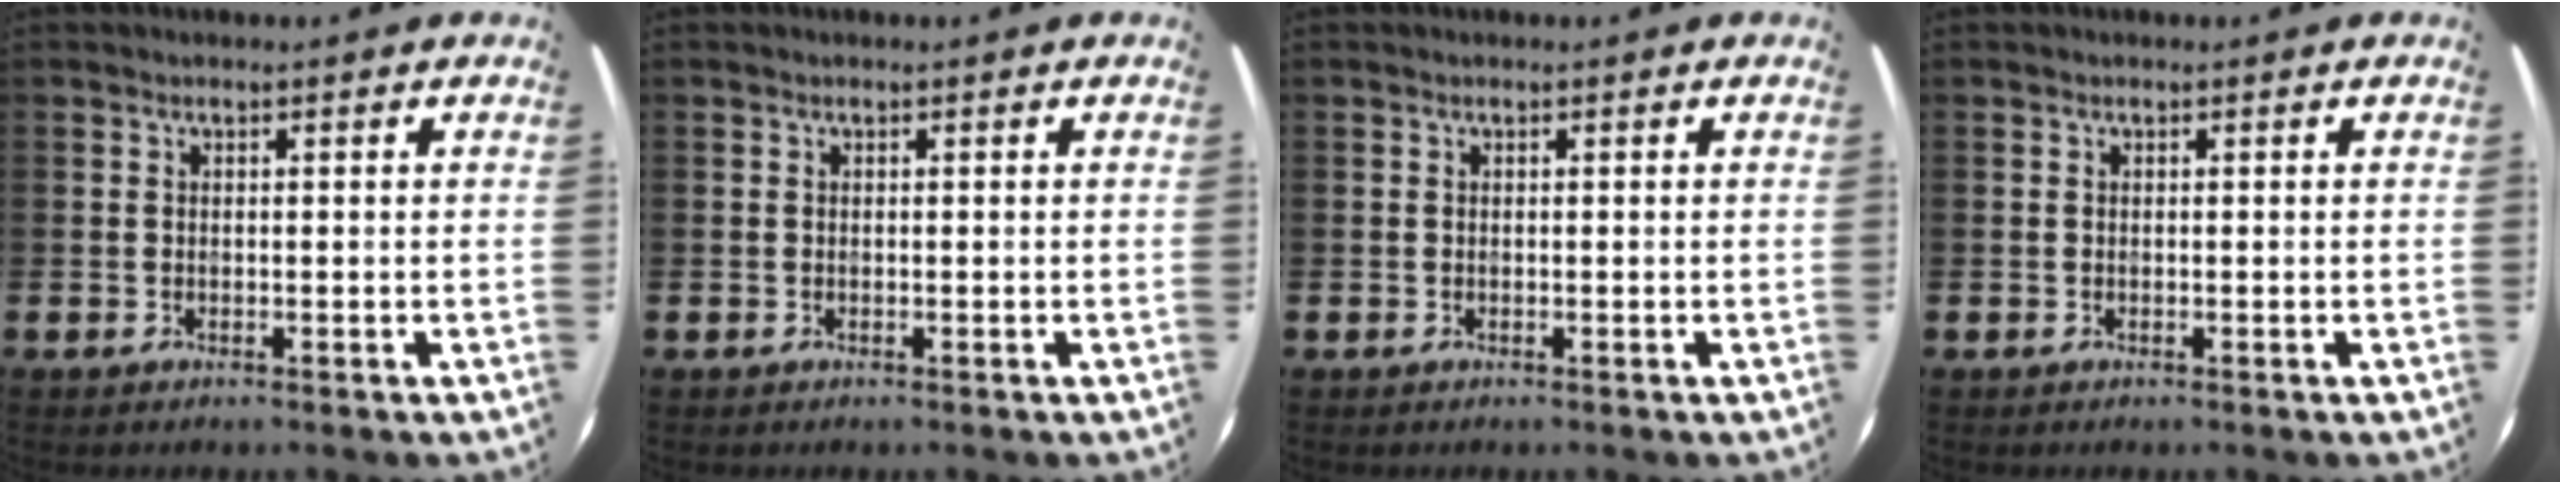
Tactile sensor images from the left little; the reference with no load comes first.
{"total": 0.0}
{"total": 0.0}
{"total": 0.0}